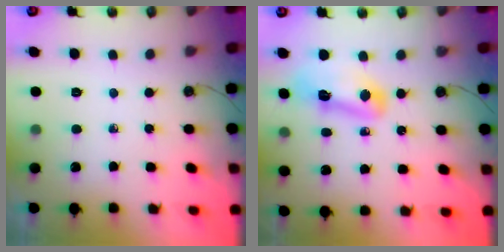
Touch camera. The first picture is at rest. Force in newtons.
{"total": 11.4, "press": 9.9, "slide": 5.7}